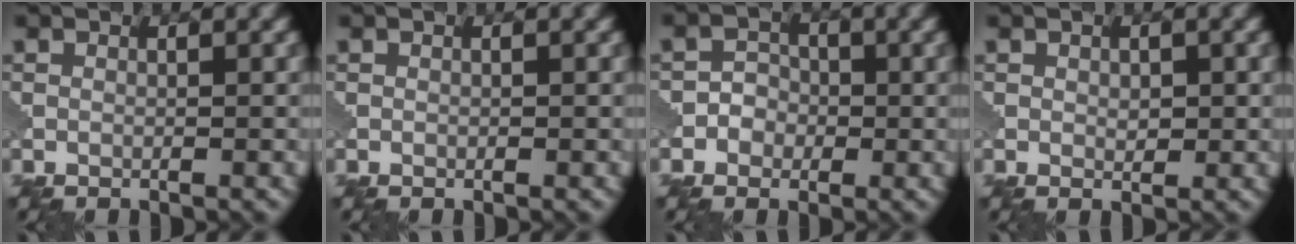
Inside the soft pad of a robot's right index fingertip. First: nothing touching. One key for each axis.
{"total": 0.0}
{"total": 1.9, "fx": -0.6, "fy": 1.8, "fz": 0.5, "tx": 0.009, "ty": 0.003, "tz": -0.018}
{"total": 1.2, "fx": 0.1, "fy": 0.7, "fz": 1.0, "tx": -0.014, "ty": -0.001, "tz": 0.003}